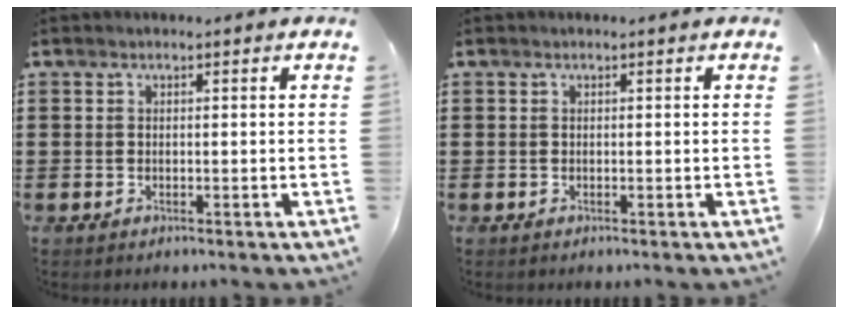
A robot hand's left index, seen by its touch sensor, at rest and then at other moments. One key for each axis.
{"total": 0.0}